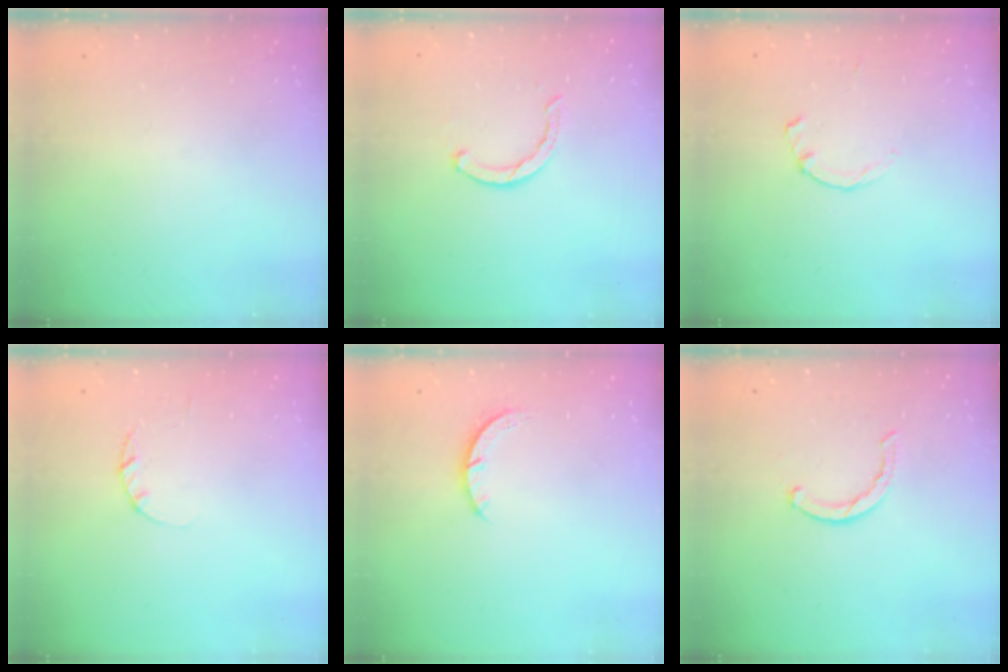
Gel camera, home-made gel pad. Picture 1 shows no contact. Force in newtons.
{"total": 2.5, "press": 2.5, "slide": 0.4}
{"total": 1.2, "press": 1.2, "slide": 0.3}
{"total": 2.2, "press": 2.2, "slide": 0.4}
{"total": 2.7, "press": 2.7, "slide": 0.4}
{"total": 2.3, "press": 2.2, "slide": 0.5}